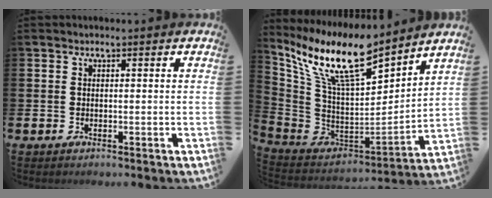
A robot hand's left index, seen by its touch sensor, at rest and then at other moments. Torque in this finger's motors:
{"motor_torque": [1.19, -0.95, 1.05, 0.21]}